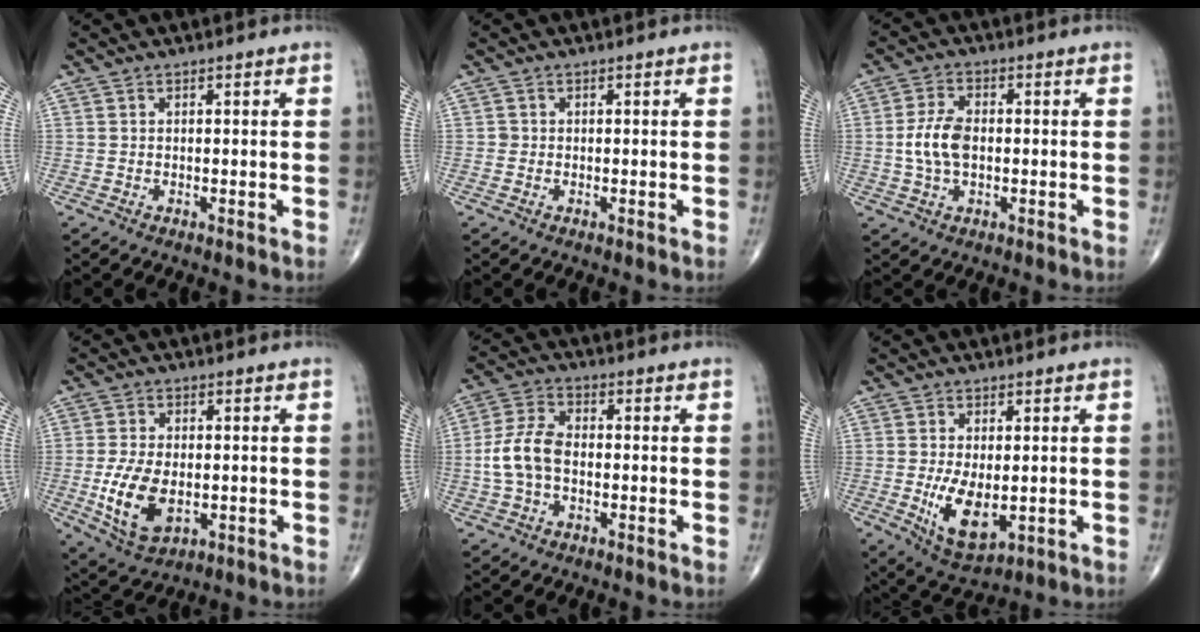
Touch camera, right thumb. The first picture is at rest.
{"total": 0.6, "force": [-0.1, 0.6, 0.1], "torque": [0.003, 0.004, -0.002]}
{"total": 6.9, "force": [-0.3, 3.8, 5.8], "torque": [-0.128, 0.008, -0.009]}
{"total": 10.8, "force": [-2.0, 6.2, 8.6], "torque": [-0.164, -0.008, -0.026]}
{"total": 8.5, "force": [-1.2, 5.3, 6.6], "torque": [-0.141, 0.026, -0.029]}
{"total": 8.9, "force": [-1.2, 4.4, 7.6], "torque": [-0.128, -0.022, -0.008]}